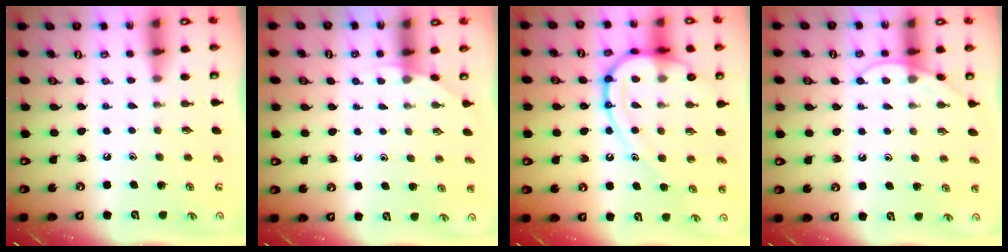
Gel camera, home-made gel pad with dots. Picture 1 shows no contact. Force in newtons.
{"total": 2.7, "press": 2.7, "slide": 0.1}
{"total": 15.9, "press": 15.9, "slide": 1.3}
{"total": 6.2, "press": 6.1, "slide": 0.5}